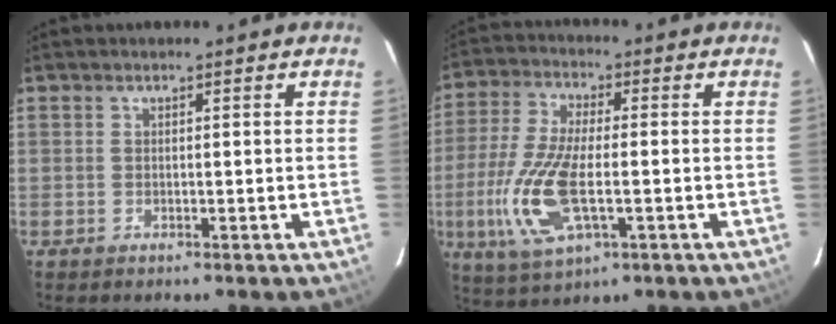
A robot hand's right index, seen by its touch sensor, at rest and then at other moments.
{"total": 14.4, "force": [-3.3, 5.5, 12.9], "torque": [-0.284, -0.010, -0.064]}